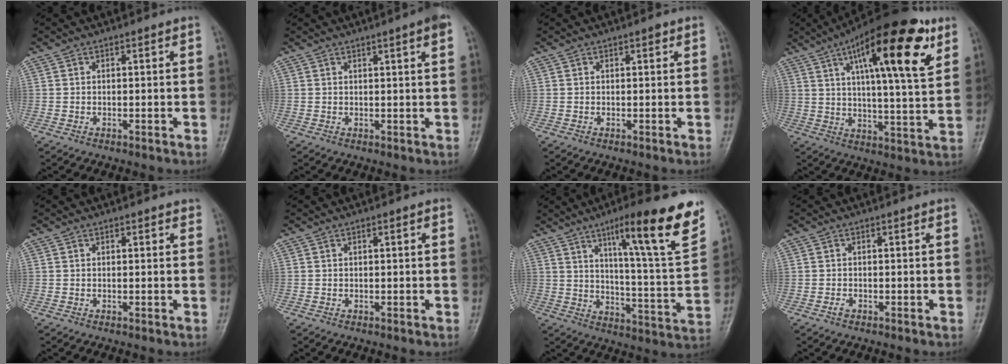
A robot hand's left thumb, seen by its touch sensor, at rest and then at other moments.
{"total": 3.4, "force": [1.8, -0.1, 2.9], "torque": [-0.039, -0.002, 0.023]}
{"total": 0.7, "force": [0.4, 0.3, 0.5], "torque": [-0.007, 0.000, 0.003]}
{"total": 22.3, "force": [10.5, 6.1, 18.8], "torque": [-0.265, -0.021, 0.156]}
{"total": 0.6, "force": [0.4, 0.3, 0.3], "torque": [-0.003, -0.002, 0.002]}
{"total": 1.0, "force": [0.2, 0.2, 0.9], "torque": [-0.018, 0.003, 0.003]}
{"total": 20.5, "force": [11.8, 2.5, 16.5], "torque": [-0.212, -0.053, 0.177]}
{"total": 0.8, "force": [-0.5, 0.4, 0.4], "torque": [-0.007, 0.004, -0.010]}